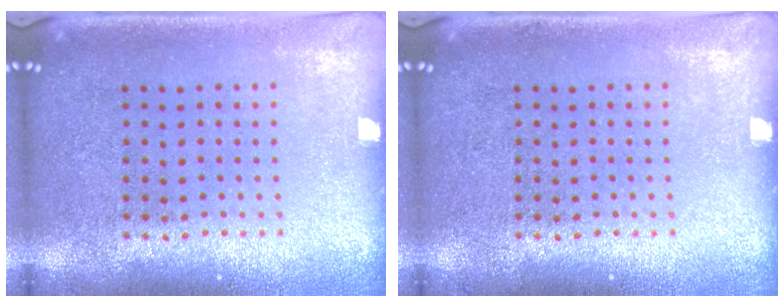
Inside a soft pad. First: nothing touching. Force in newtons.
{"total": 0.0}